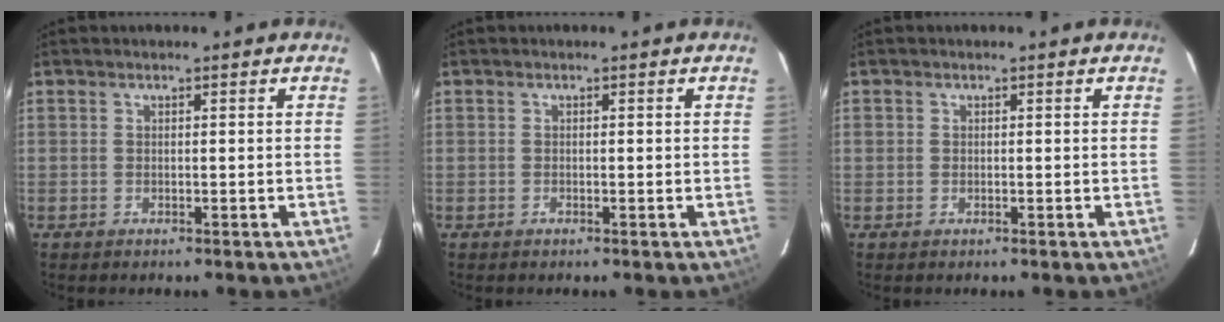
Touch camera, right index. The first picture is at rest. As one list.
[{"total": 0.6, "force": [-0.2, 0.3, 0.5], "torque": [-0.012, 0.000, -0.004]}, {"total": 0.6, "force": [0.0, 0.6, 0.3], "torque": [-0.006, 0.002, -0.001]}]